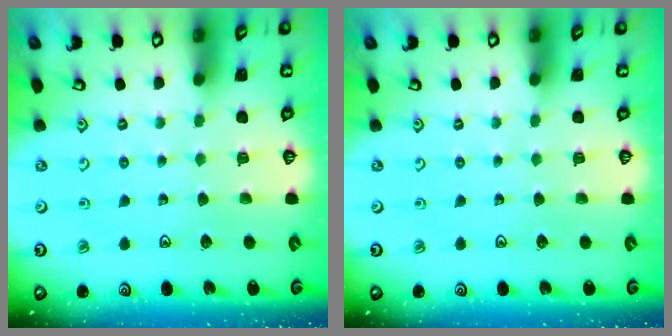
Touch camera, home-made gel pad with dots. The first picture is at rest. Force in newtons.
{"total": 0.0}